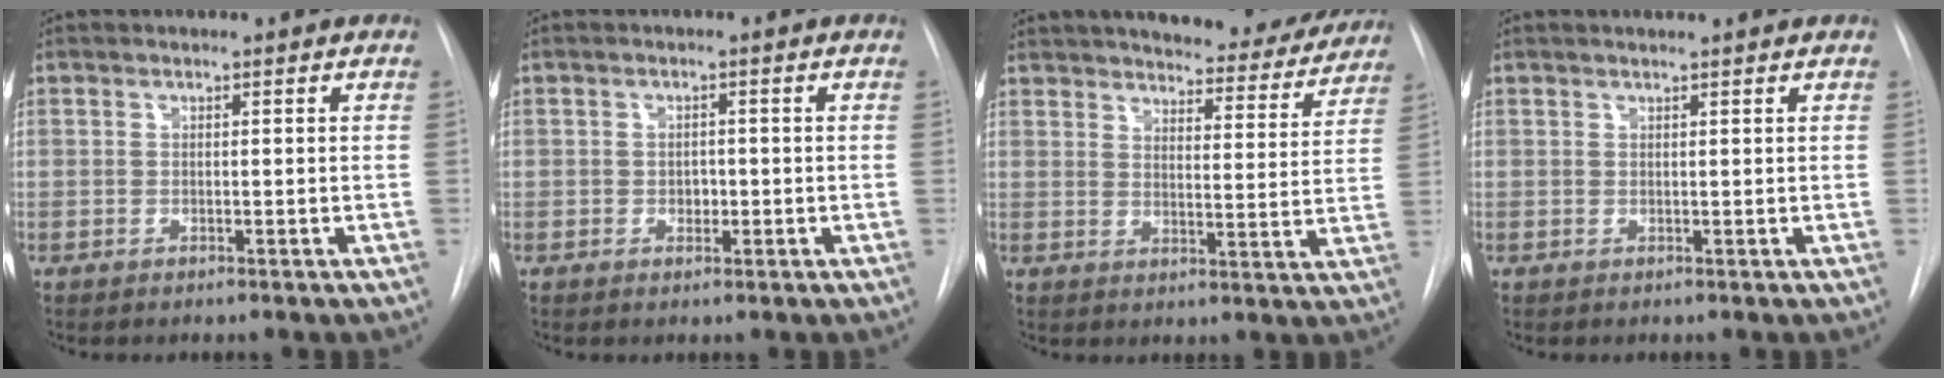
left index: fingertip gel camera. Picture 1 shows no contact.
{"total": 1.6, "force": [-0.3, 1.2, 1.1], "torque": [-0.015, 0.003, -0.003]}
{"total": 19.7, "force": [17.8, 4.7, 7.0], "torque": [-0.098, -0.019, 0.219]}
{"total": 3.1, "force": [2.8, -0.1, 1.3], "torque": [-0.017, 0.017, 0.035]}